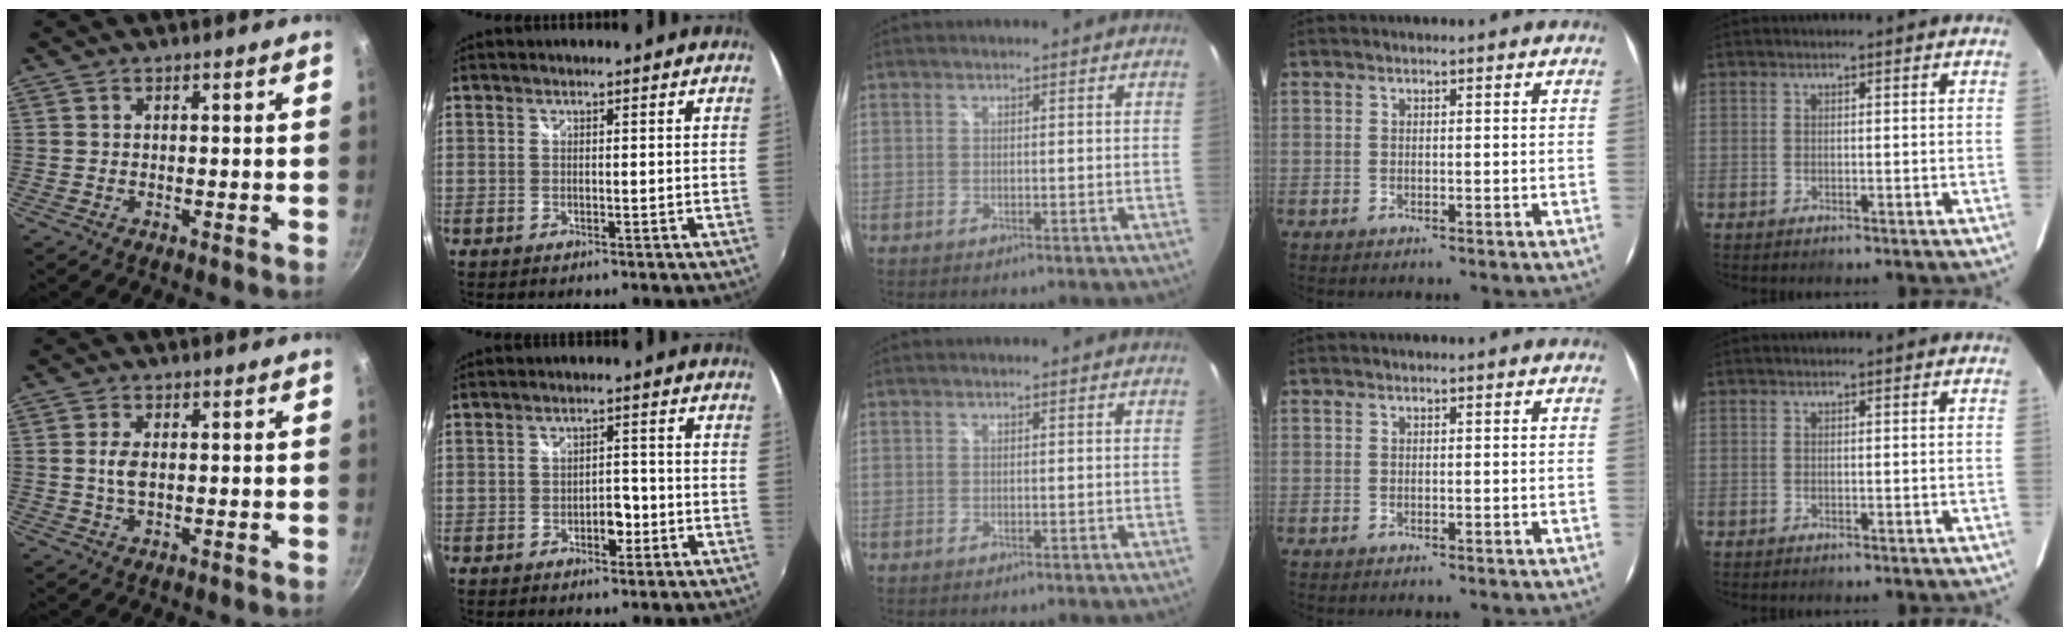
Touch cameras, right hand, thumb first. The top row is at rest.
{"thumb": {"total": 3.3, "force": [0.2, 1.8, 2.7], "torque": [-0.051, 0.001, 0.005]}, "index": {"total": 3.2, "force": [-1.5, 2.0, 2.1], "torque": [-0.034, 0.001, -0.023]}}